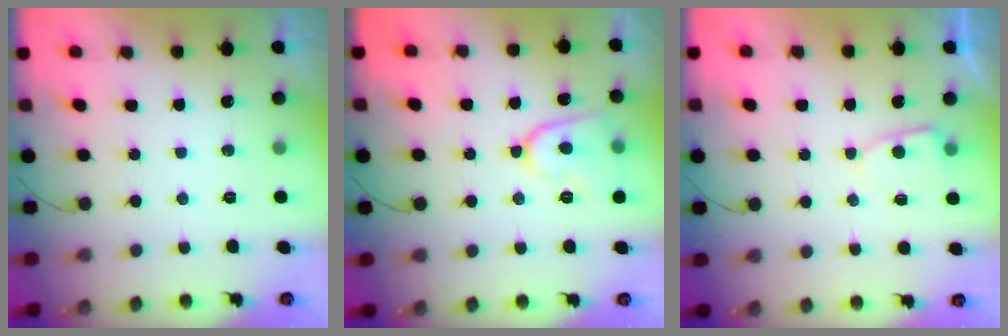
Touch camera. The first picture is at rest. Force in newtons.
{"total": 10.5, "press": 10.4, "slide": 1.3}
{"total": 3.6, "press": 3.6, "slide": 0.4}